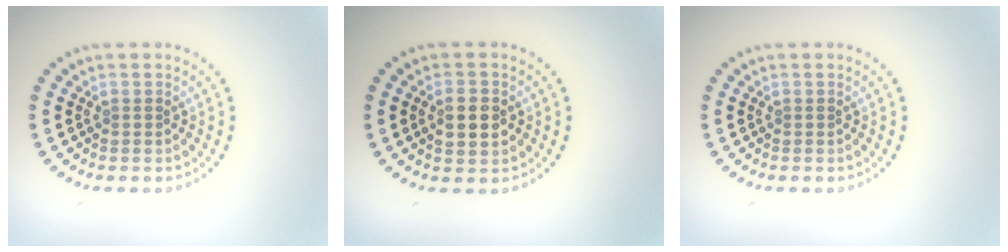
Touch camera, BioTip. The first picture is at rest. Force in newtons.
{"total": 2.7, "press": 2.7, "slide": 0.2}
{"total": 0.0}